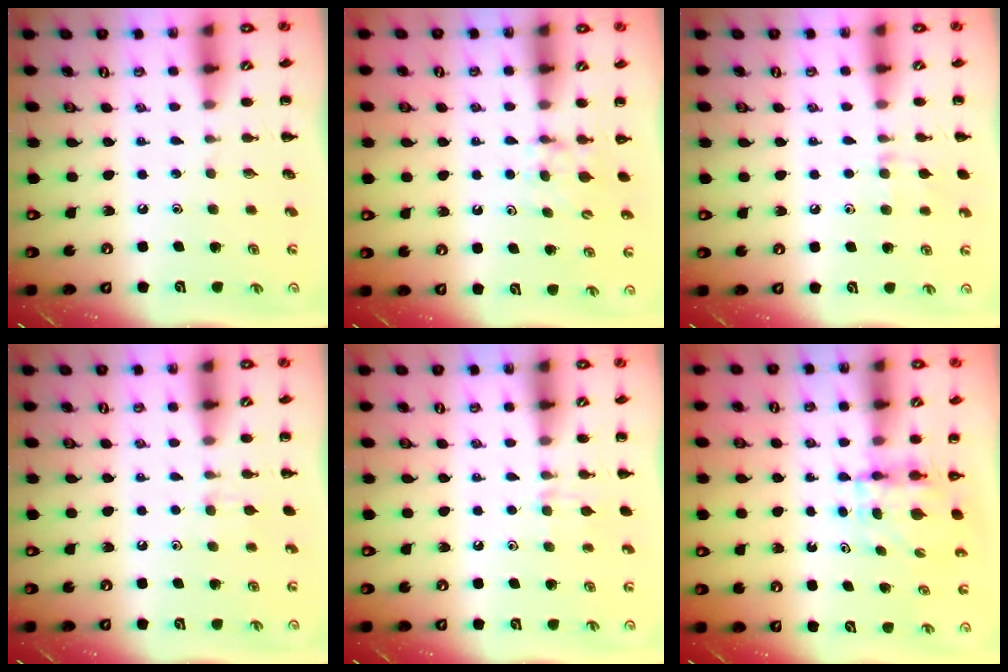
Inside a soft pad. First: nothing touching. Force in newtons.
{"total": 5.1, "press": 4.8, "slide": 1.6}
{"total": 6.5, "press": 6.1, "slide": 2.3}
{"total": 4.4, "press": 4.1, "slide": 1.6}
{"total": 6.6, "press": 6.3, "slide": 2.1}
{"total": 4.0, "press": 4.0, "slide": 0.3}